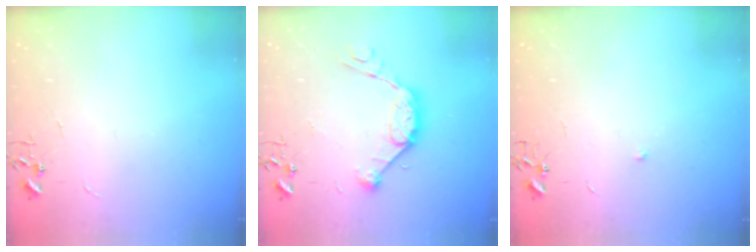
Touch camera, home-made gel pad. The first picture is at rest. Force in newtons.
{"total": 12.1, "press": 12.1, "slide": 1.2}
{"total": 4.7, "press": 4.6, "slide": 0.7}